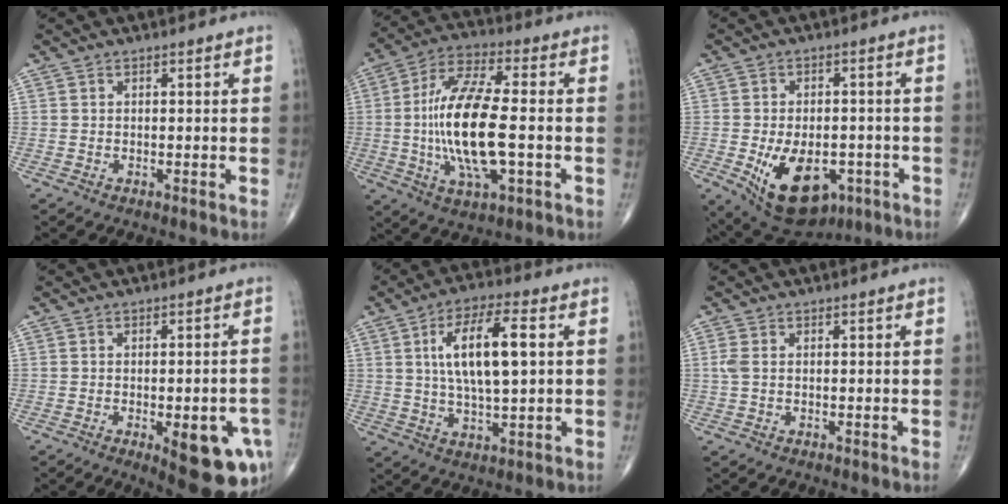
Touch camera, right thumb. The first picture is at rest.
{"total": 18.2, "force": [-1.7, 6.3, 16.9], "torque": [-0.336, 0.013, -0.032]}
{"total": 14.6, "force": [-5.3, 8.7, 10.5], "torque": [-0.149, 0.006, -0.064]}
{"total": 13.0, "force": [-4.7, 4.7, 11.2], "torque": [-0.110, 0.006, -0.045]}
{"total": 12.7, "force": [2.5, 4.2, 11.8], "torque": [-0.209, 0.003, 0.042]}
{"total": 1.6, "force": [0.1, 0.8, 1.4], "torque": [-0.039, 0.002, 0.004]}